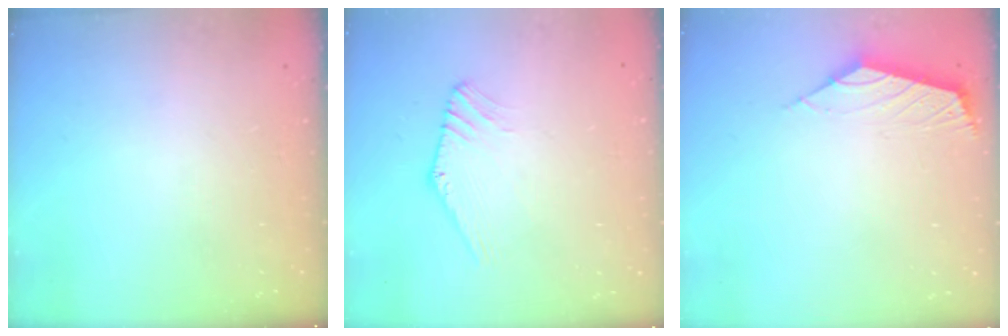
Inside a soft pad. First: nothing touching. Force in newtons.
{"total": 2.7, "press": 2.7, "slide": 0.1}
{"total": 2.8, "press": 2.7, "slide": 0.6}